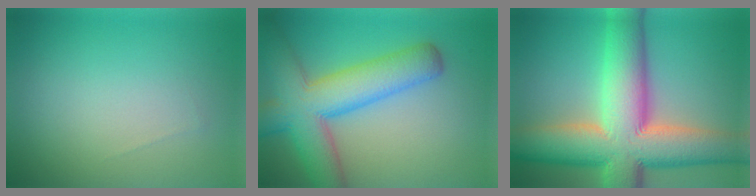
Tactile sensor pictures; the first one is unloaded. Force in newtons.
{"total": 9.9, "press": 9.9, "slide": 0.4}
{"total": 15.3, "press": 15.3, "slide": 0.8}